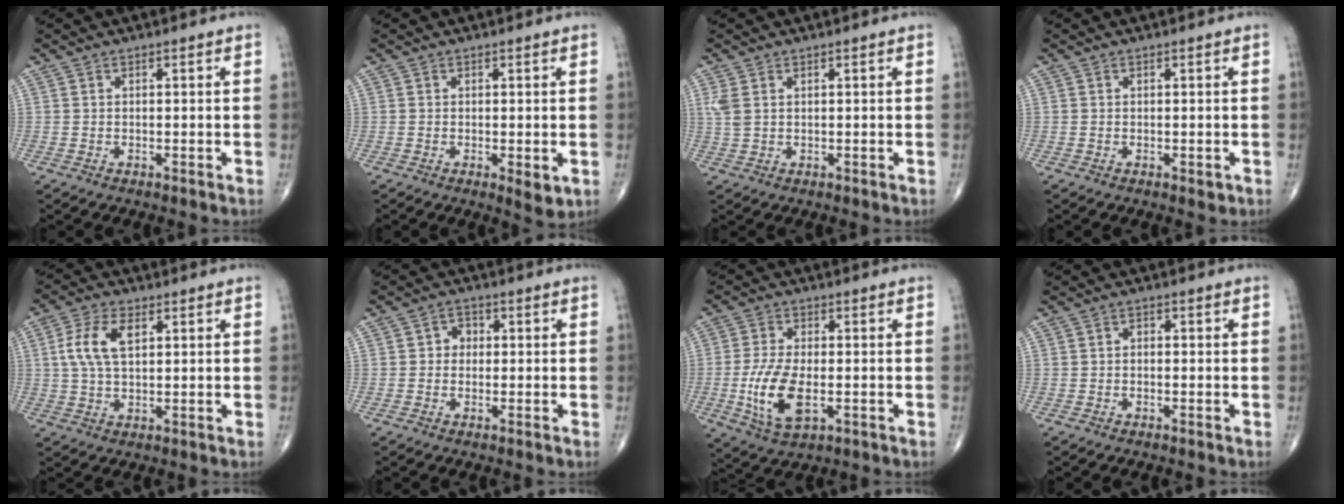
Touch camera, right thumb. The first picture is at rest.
{"total": 3.0, "force": [-0.6, 1.1, 2.7], "torque": [-0.036, -0.009, -0.009]}
{"total": 2.6, "force": [0.9, 1.5, 1.9], "torque": [-0.056, 0.009, 0.026]}
{"total": 0.9, "force": [-0.3, 0.5, 0.7], "torque": [-0.003, -0.001, -0.004]}
{"total": 7.7, "force": [2.0, 4.0, 6.2], "torque": [-0.131, 0.008, 0.038]}
{"total": 2.9, "force": [0.1, 2.5, 1.4], "torque": [0.001, 0.012, -0.007]}
{"total": 10.5, "force": [-2.2, 5.1, 8.9], "torque": [-0.181, -0.004, -0.037]}
{"total": 1.0, "force": [-0.2, 0.7, 0.7], "torque": [-0.002, 0.005, -0.008]}